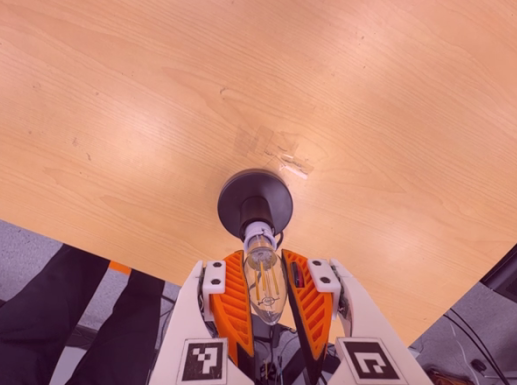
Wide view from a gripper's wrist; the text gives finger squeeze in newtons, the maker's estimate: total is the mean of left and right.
{"total": 13.0, "left": 13.0, "right": 13.0}